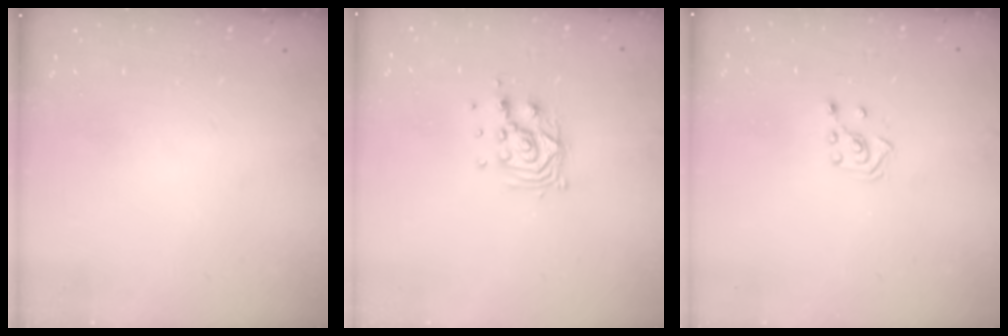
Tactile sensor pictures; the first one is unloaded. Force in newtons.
{"total": 9.3, "press": 9.3, "slide": 0.6}
{"total": 3.4, "press": 3.4, "slide": 0.6}